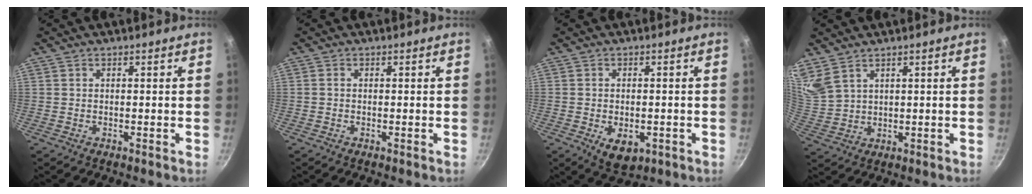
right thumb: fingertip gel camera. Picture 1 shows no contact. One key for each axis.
{"total": 0.6, "fx": -0.1, "fy": 0.5, "fz": 0.3, "tx": -0.004, "ty": 0.003, "tz": -0.004}
{"total": 6.3, "fx": -1.9, "fy": 3.8, "fz": 4.6, "tx": -0.057, "ty": -0.001, "tz": -0.018}
{"total": 6.6, "fx": 5.1, "fy": 2.9, "fz": 3.0, "tx": -0.055, "ty": -0.022, "tz": 0.116}